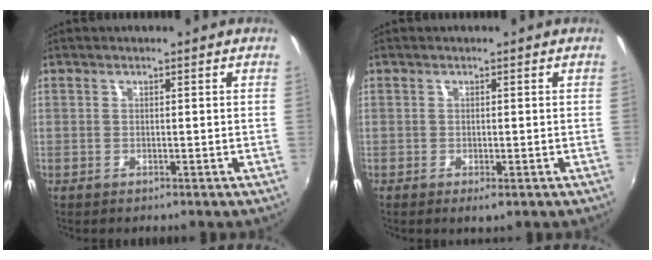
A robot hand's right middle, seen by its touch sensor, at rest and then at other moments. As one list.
[{"total": 1.4, "force": [-0.6, 0.5, 1.1], "torque": [-0.022, -0.007, -0.008]}]